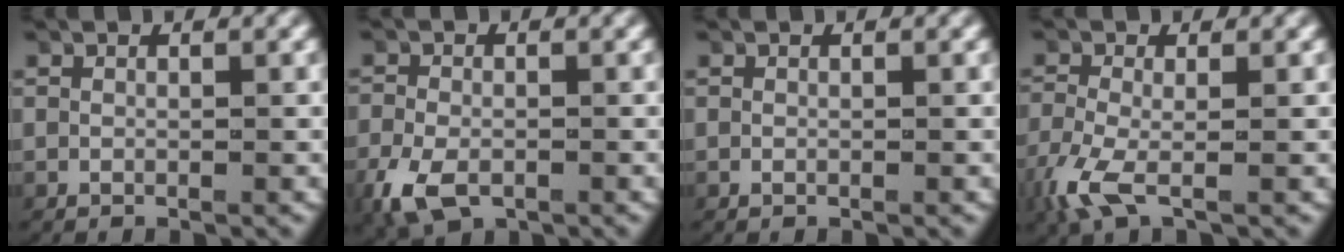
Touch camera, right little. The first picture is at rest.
{"total": 4.5, "force": [-2.3, 3.0, 2.4], "torque": [-0.075, -0.026, -0.027]}
{"total": 0.0}
{"total": 3.0, "force": [-1.4, 1.5, 2.2], "torque": [-0.074, -0.019, -0.018]}